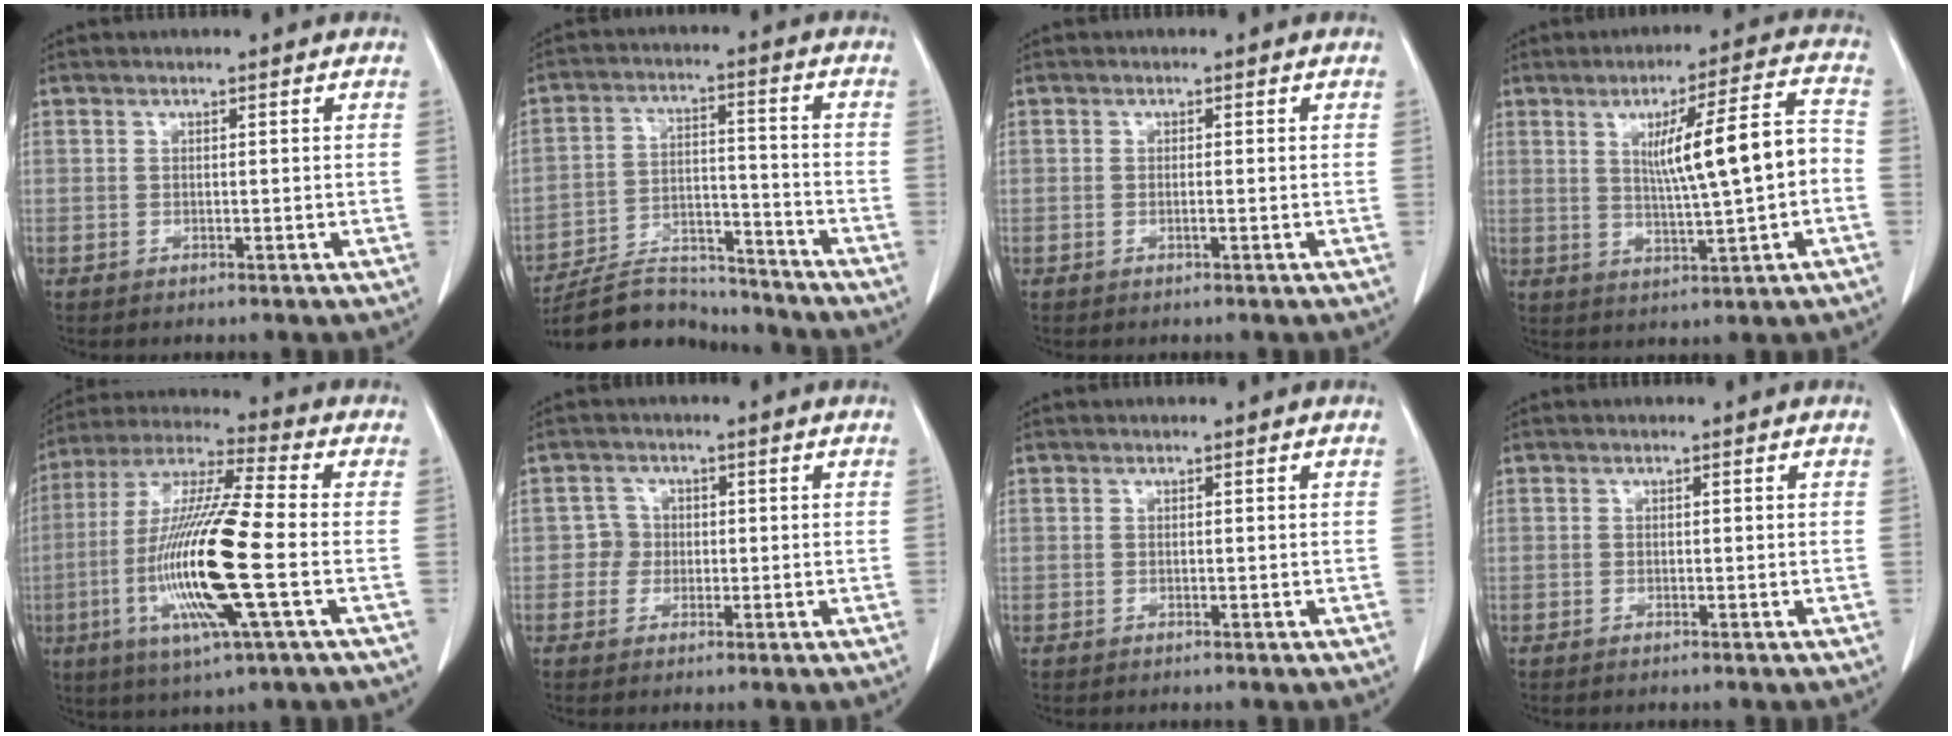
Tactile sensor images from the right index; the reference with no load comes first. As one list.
[{"total": 12.2, "force": [-11.7, 3.1, 1.6], "torque": [-0.020, 0.027, -0.200]}, {"total": 0.6, "force": [-0.2, 0.1, 0.6], "torque": [-0.014, -0.001, -0.001]}, {"total": 11.4, "force": [0.3, 0.9, 11.3], "torque": [-0.172, 0.018, 0.011]}, {"total": 18.1, "force": [-4.0, 0.9, 17.6], "torque": [-0.365, -0.016, -0.079]}, {"total": 2.5, "force": [-0.1, 2.5, -0.2], "torque": [0.016, 0.010, -0.008]}, {"total": 0.0}, {"total": 0.0}]